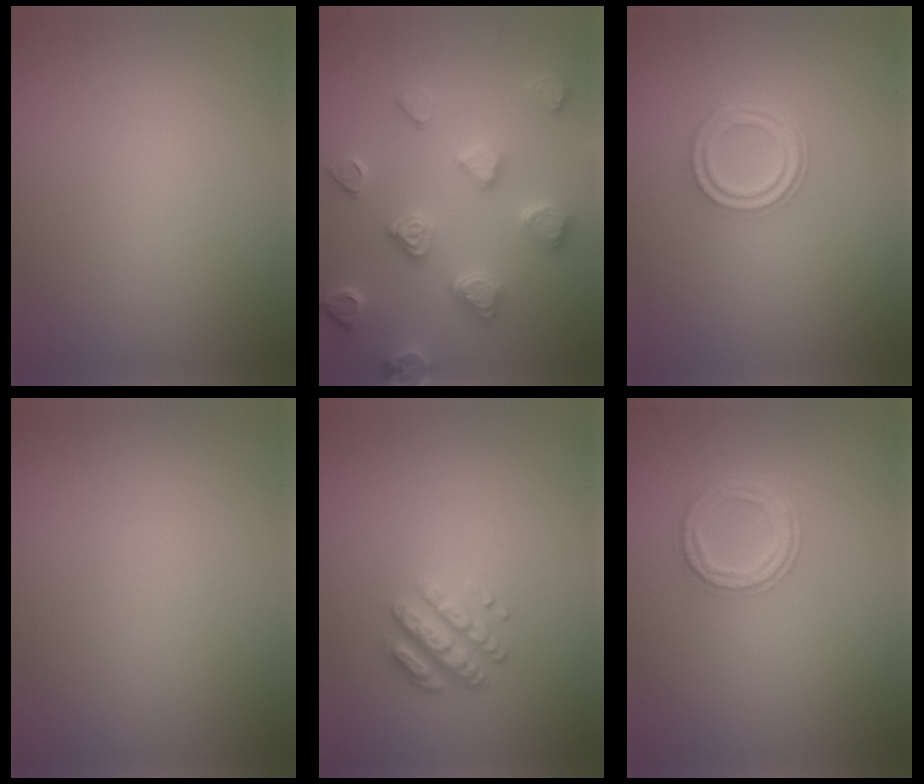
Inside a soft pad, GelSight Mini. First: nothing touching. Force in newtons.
{"total": 4.6, "press": 4.5, "slide": 0.9}
{"total": 3.5, "press": 2.6, "slide": 2.3}
{"total": 0.0}
{"total": 3.4, "press": 2.6, "slide": 2.2}
{"total": 3.6, "press": 2.8, "slide": 2.3}